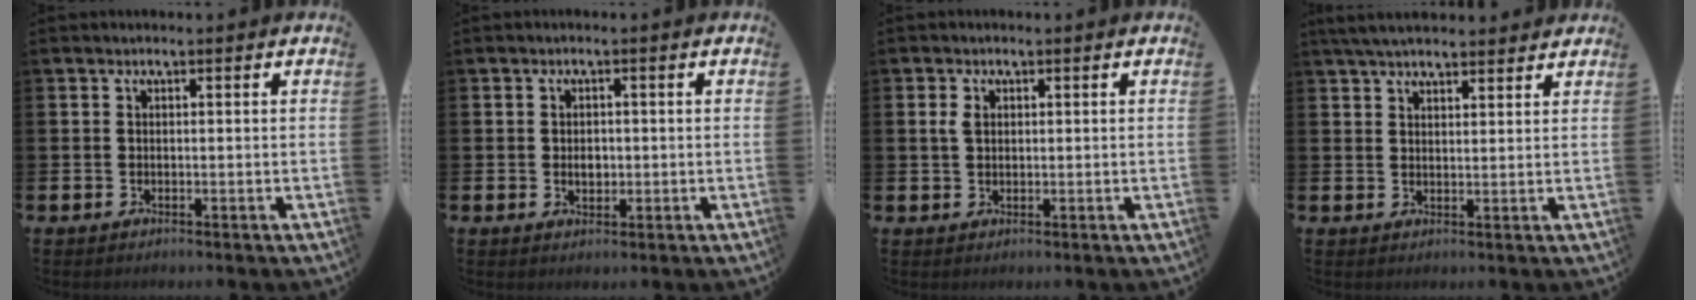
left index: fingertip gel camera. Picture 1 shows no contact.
{"total": 1.9, "force": [0.0, 1.4, 1.3], "torque": [-0.010, 0.000, -0.005]}
{"total": 2.0, "force": [1.0, 1.3, 1.1], "torque": [-0.011, 0.002, 0.015]}
{"total": 4.6, "force": [4.2, 1.0, 1.3], "torque": [-0.034, -0.010, 0.080]}